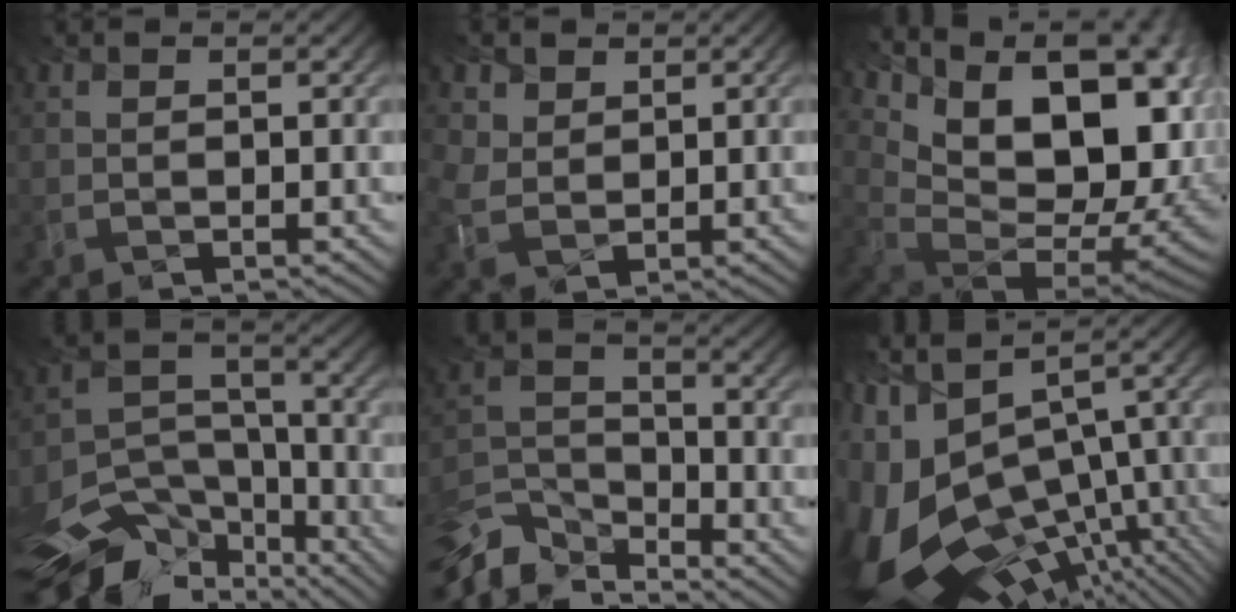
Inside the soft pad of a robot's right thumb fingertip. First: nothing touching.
{"total": 3.3, "force": [1.7, 2.8, 0.7], "torque": [-0.054, -0.006, 0.060]}
{"total": 18.2, "force": [2.6, 12.3, 13.2], "torque": [-0.225, -0.010, 0.122]}
{"total": 13.9, "force": [-10.4, 7.7, 4.9], "torque": [-0.111, -0.051, -0.138]}
{"total": 8.6, "force": [-8.5, 1.4, 0.2], "torque": [-0.020, -0.021, -0.159]}
{"total": 16.5, "force": [-6.6, 8.4, 12.5], "torque": [-0.307, -0.044, -0.066]}